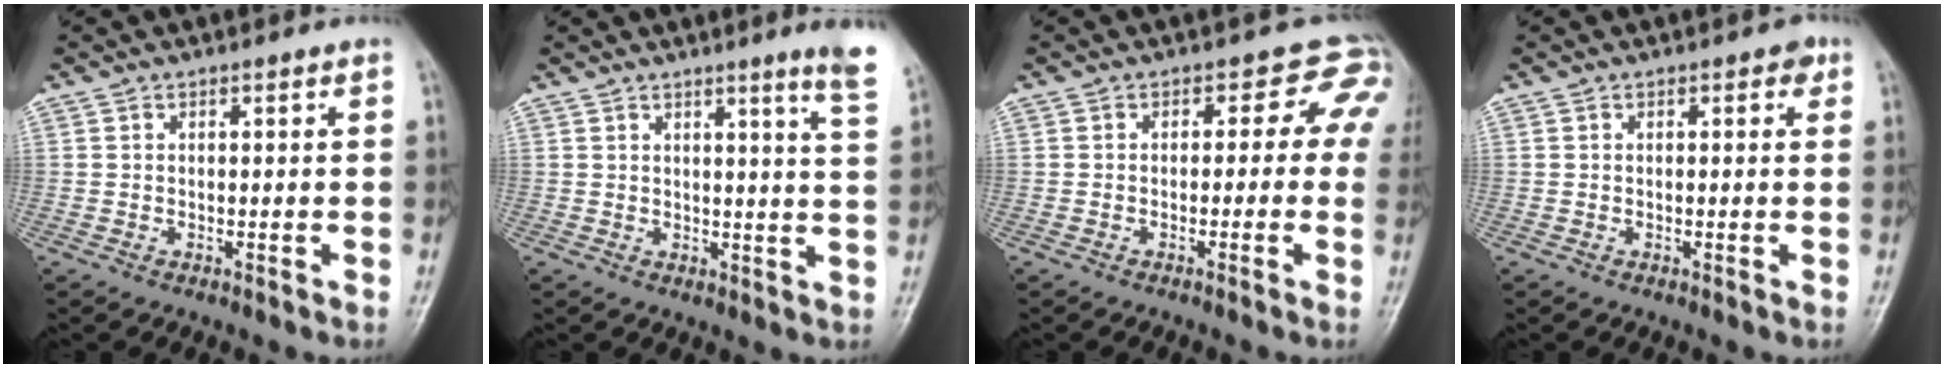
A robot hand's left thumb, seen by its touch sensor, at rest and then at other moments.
{"total": 7.0, "force": [4.7, -0.5, 5.1], "torque": [-0.060, -0.029, 0.050]}
{"total": 4.5, "force": [0.5, 3.7, 2.5], "torque": [0.016, 0.011, -0.011]}
{"total": 1.4, "force": [0.5, 0.9, 0.9], "torque": [0.001, 0.002, 0.001]}